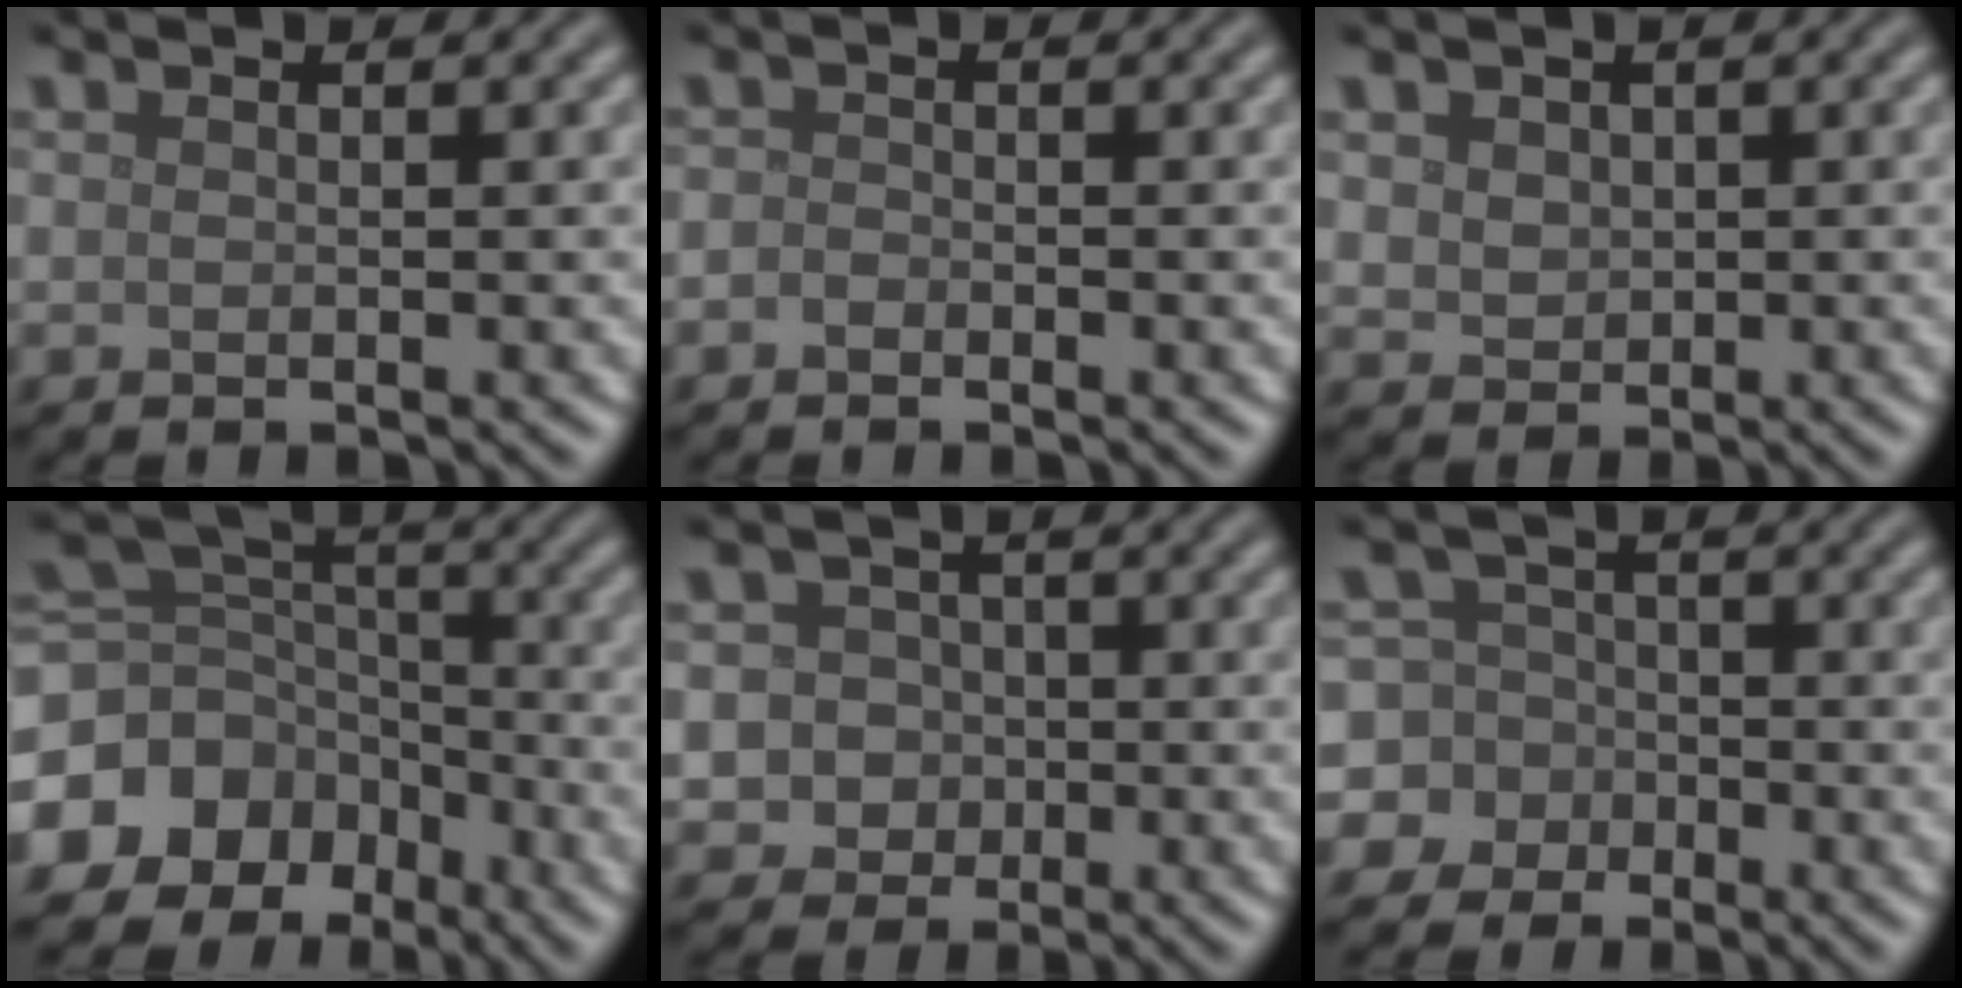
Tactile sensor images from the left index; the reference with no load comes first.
{"total": 0.8, "force": [-0.5, 0.5, 0.2], "torque": [-0.004, -0.001, -0.013]}
{"total": 2.1, "force": [0.7, 1.7, 0.9], "torque": [-0.018, -0.002, 0.016]}
{"total": 11.5, "force": [-6.5, 8.7, 3.8], "torque": [-0.110, -0.009, -0.110]}
{"total": 4.8, "force": [-0.7, 4.5, 1.3], "torque": [0.004, 0.017, -0.032]}
{"total": 8.6, "force": [-2.3, 8.2, 1.2], "torque": [-0.042, 0.006, -0.078]}